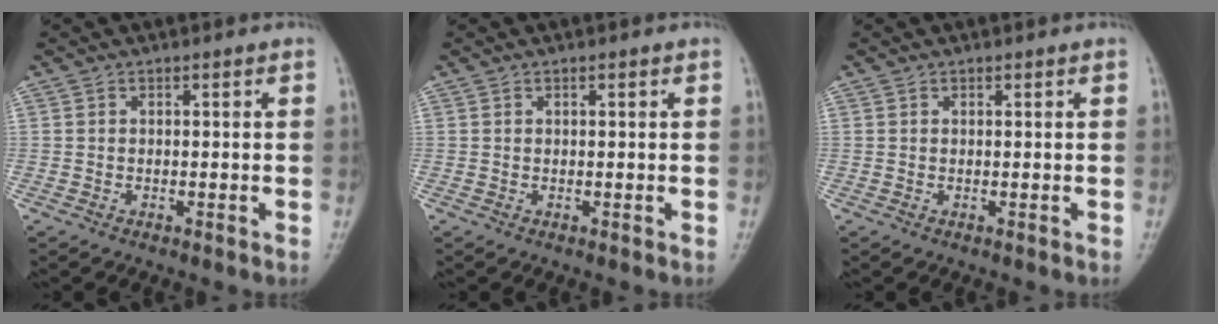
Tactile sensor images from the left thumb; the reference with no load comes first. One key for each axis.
{"total": 0.0}
{"total": 0.0}